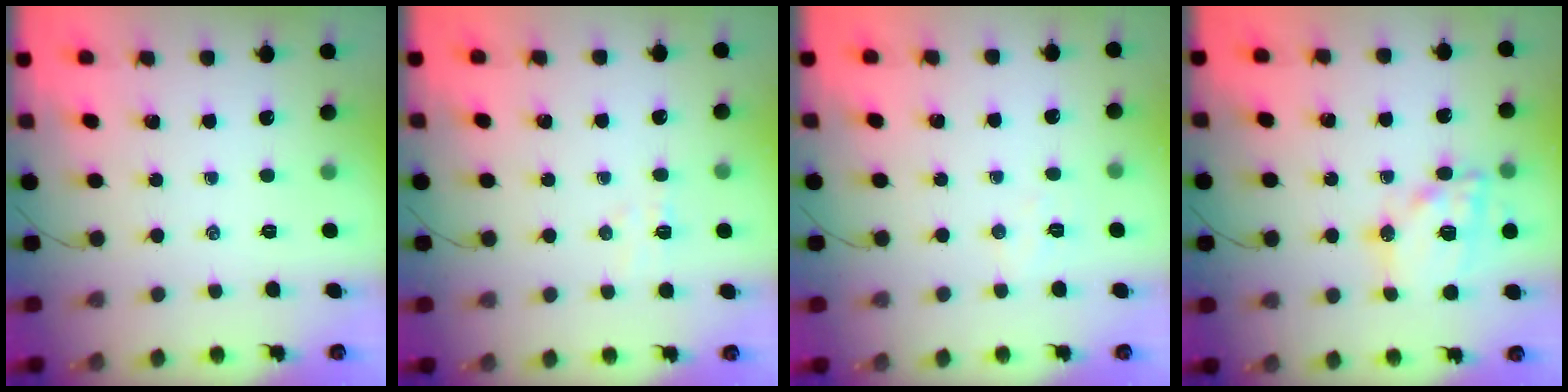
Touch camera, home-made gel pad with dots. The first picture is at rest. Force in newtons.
{"total": 4.5, "press": 4.3, "slide": 1.2}
{"total": 4.5, "press": 4.4, "slide": 1.0}
{"total": 16.3, "press": 16.0, "slide": 3.3}